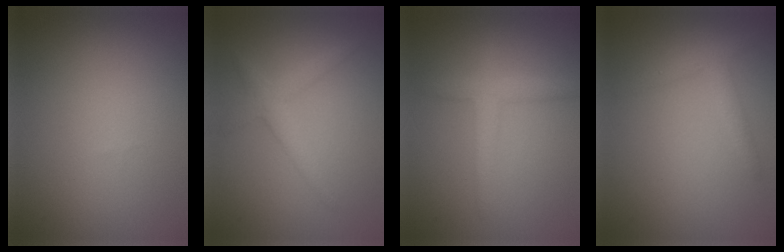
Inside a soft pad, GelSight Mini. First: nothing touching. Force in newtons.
{"total": 2.4, "press": 2.4, "slide": 0.2}
{"total": 2.7, "press": 2.7, "slide": 0.2}
{"total": 2.1, "press": 2.1, "slide": 0.1}